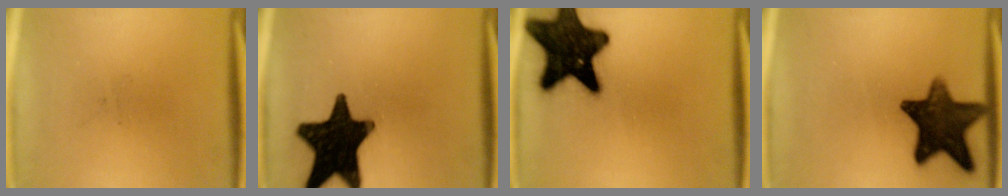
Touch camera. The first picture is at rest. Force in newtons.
{"total": 19.4}
{"total": 19.1}
{"total": 13.6}